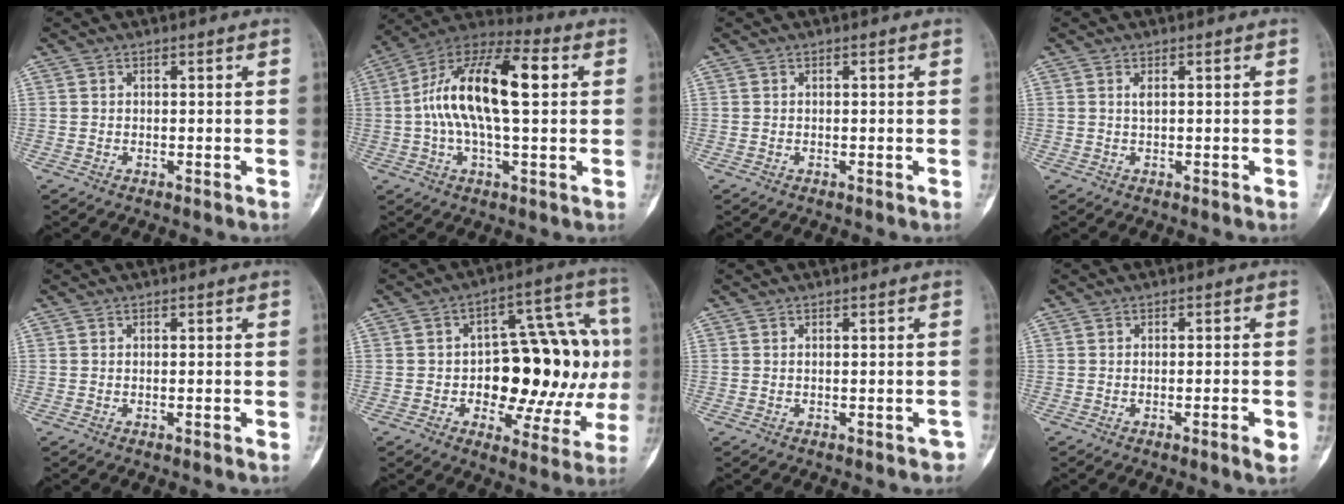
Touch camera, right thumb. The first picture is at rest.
{"total": 18.3, "force": [2.4, 7.6, 16.5], "torque": [-0.297, 0.038, 0.032]}
{"total": 0.0}
{"total": 0.8, "force": [0.2, 0.1, 0.7], "torque": [-0.017, -0.001, 0.003]}
{"total": 0.7, "force": [-0.4, 0.1, 0.6], "torque": [-0.013, 0.002, -0.003]}
{"total": 22.9, "force": [-0.7, 11.7, 19.6], "torque": [-0.224, 0.037, -0.002]}
{"total": 1.4, "force": [-0.9, 0.6, 0.9], "torque": [-0.008, 0.013, -0.008]}
{"total": 3.0, "force": [-1.4, 0.3, 2.6], "torque": [-0.043, 0.003, -0.020]}